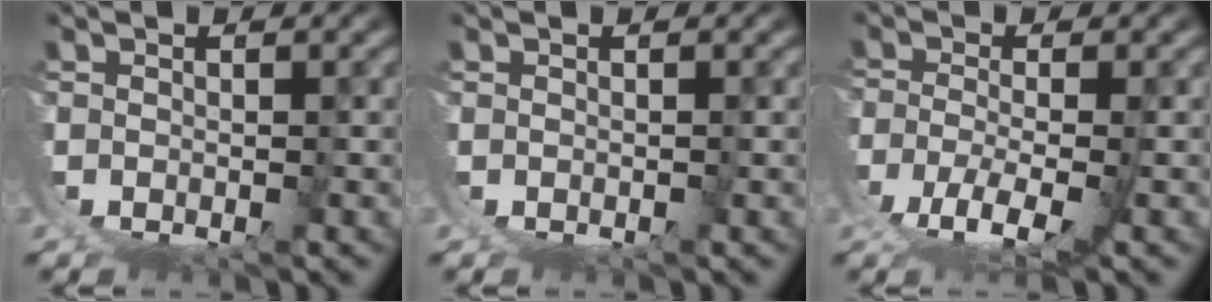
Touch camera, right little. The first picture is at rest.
{"total": 0.0}
{"total": 3.3, "force": [0.0, 0.8, 3.2], "torque": [-0.090, -0.020, 0.014]}